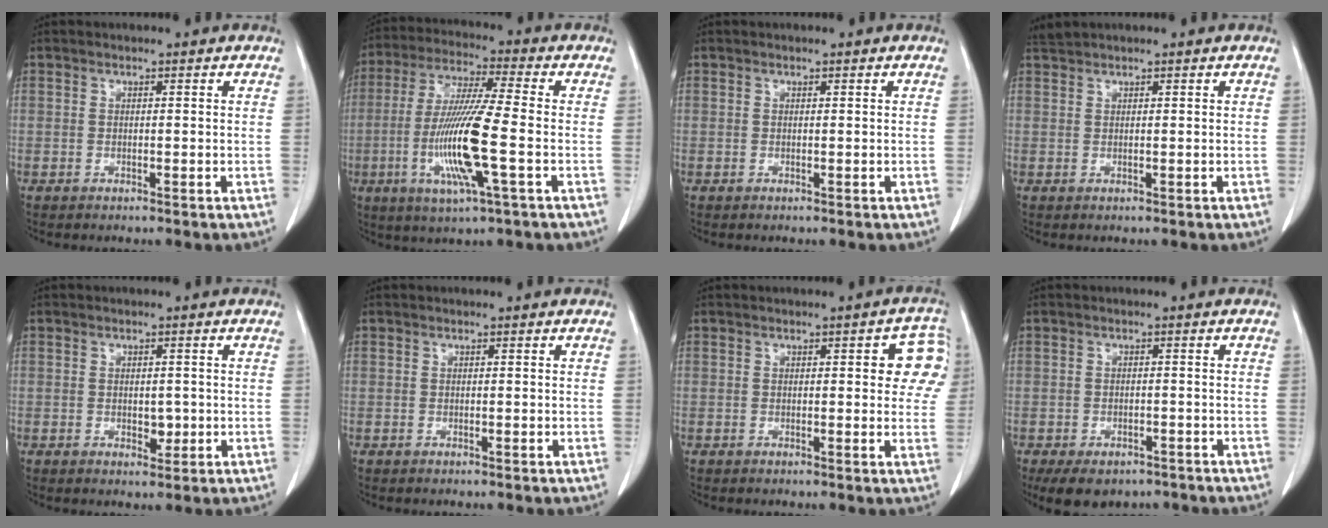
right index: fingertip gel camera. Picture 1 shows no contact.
{"total": 13.9, "force": [-3.2, 0.3, 13.5], "torque": [-0.275, -0.016, -0.066]}
{"total": 0.0}
{"total": 1.2, "force": [1.2, -0.3, 0.2], "torque": [-0.004, 0.010, 0.028]}
{"total": 2.4, "force": [-0.3, 1.4, 1.9], "torque": [-0.026, -0.002, 0.001]}
{"total": 0.0}
{"total": 6.4, "force": [1.9, 2.4, 5.6], "torque": [-0.041, 0.009, 0.011]}
{"total": 8.5, "force": [-6.2, 4.9, 3.2], "torque": [-0.042, -0.002, -0.087]}